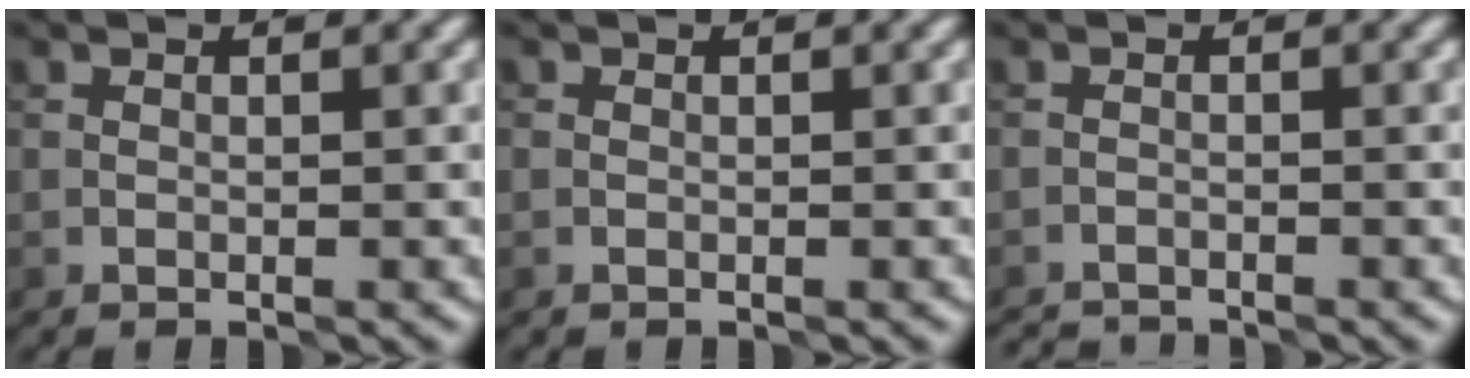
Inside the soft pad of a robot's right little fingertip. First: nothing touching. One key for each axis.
{"total": 0.0}
{"total": 2.2, "fx": -2.2, "fy": 0.0, "fz": 0.0, "tx": 0.001, "ty": -0.010, "tz": -0.043}